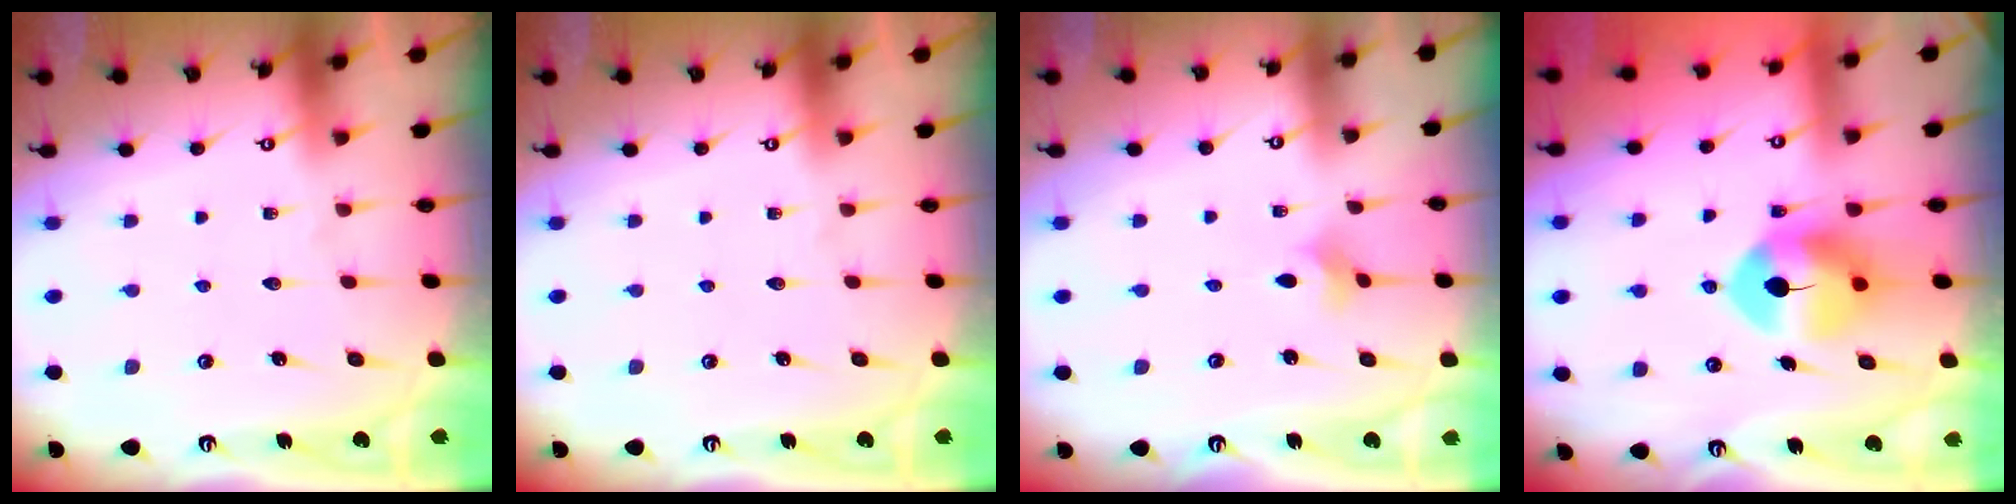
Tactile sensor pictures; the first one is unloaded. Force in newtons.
{"total": 0.0}
{"total": 3.1, "press": 3.1, "slide": 0.6}
{"total": 9.5, "press": 9.4, "slide": 1.5}